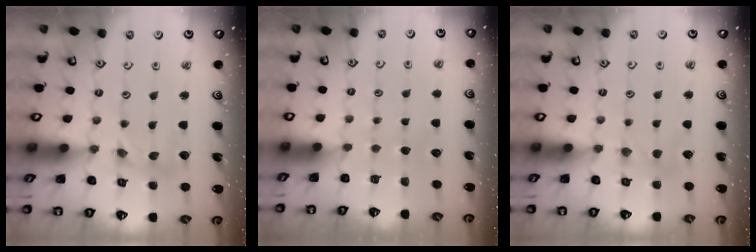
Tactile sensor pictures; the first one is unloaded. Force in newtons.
{"total": 0.6, "press": 0.6, "slide": 0.1}
{"total": 2.7, "press": 2.7, "slide": 0.4}